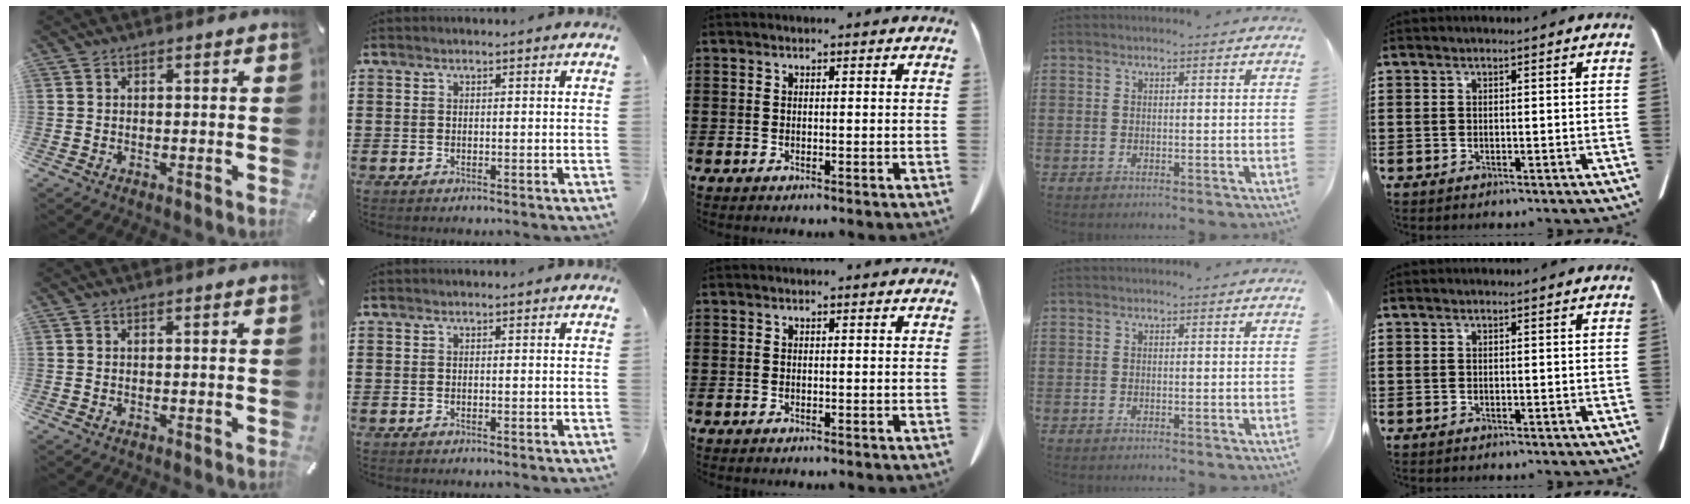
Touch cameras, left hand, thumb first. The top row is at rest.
{}